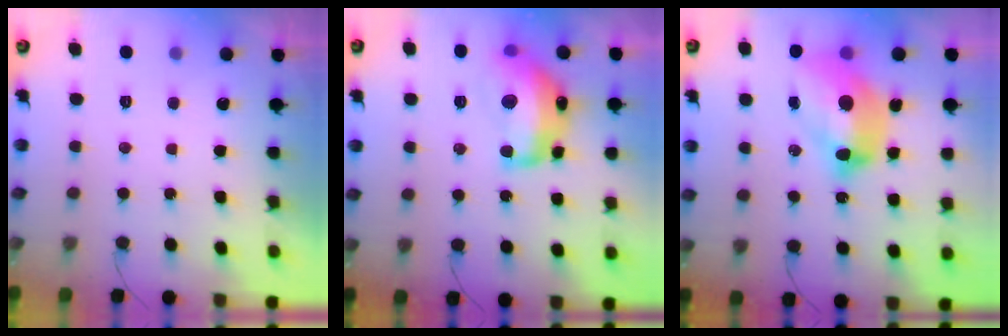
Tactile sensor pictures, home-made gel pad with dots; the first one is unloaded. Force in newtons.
{"total": 16.1, "press": 16.0, "slide": 1.1}
{"total": 15.6, "press": 15.5, "slide": 1.4}